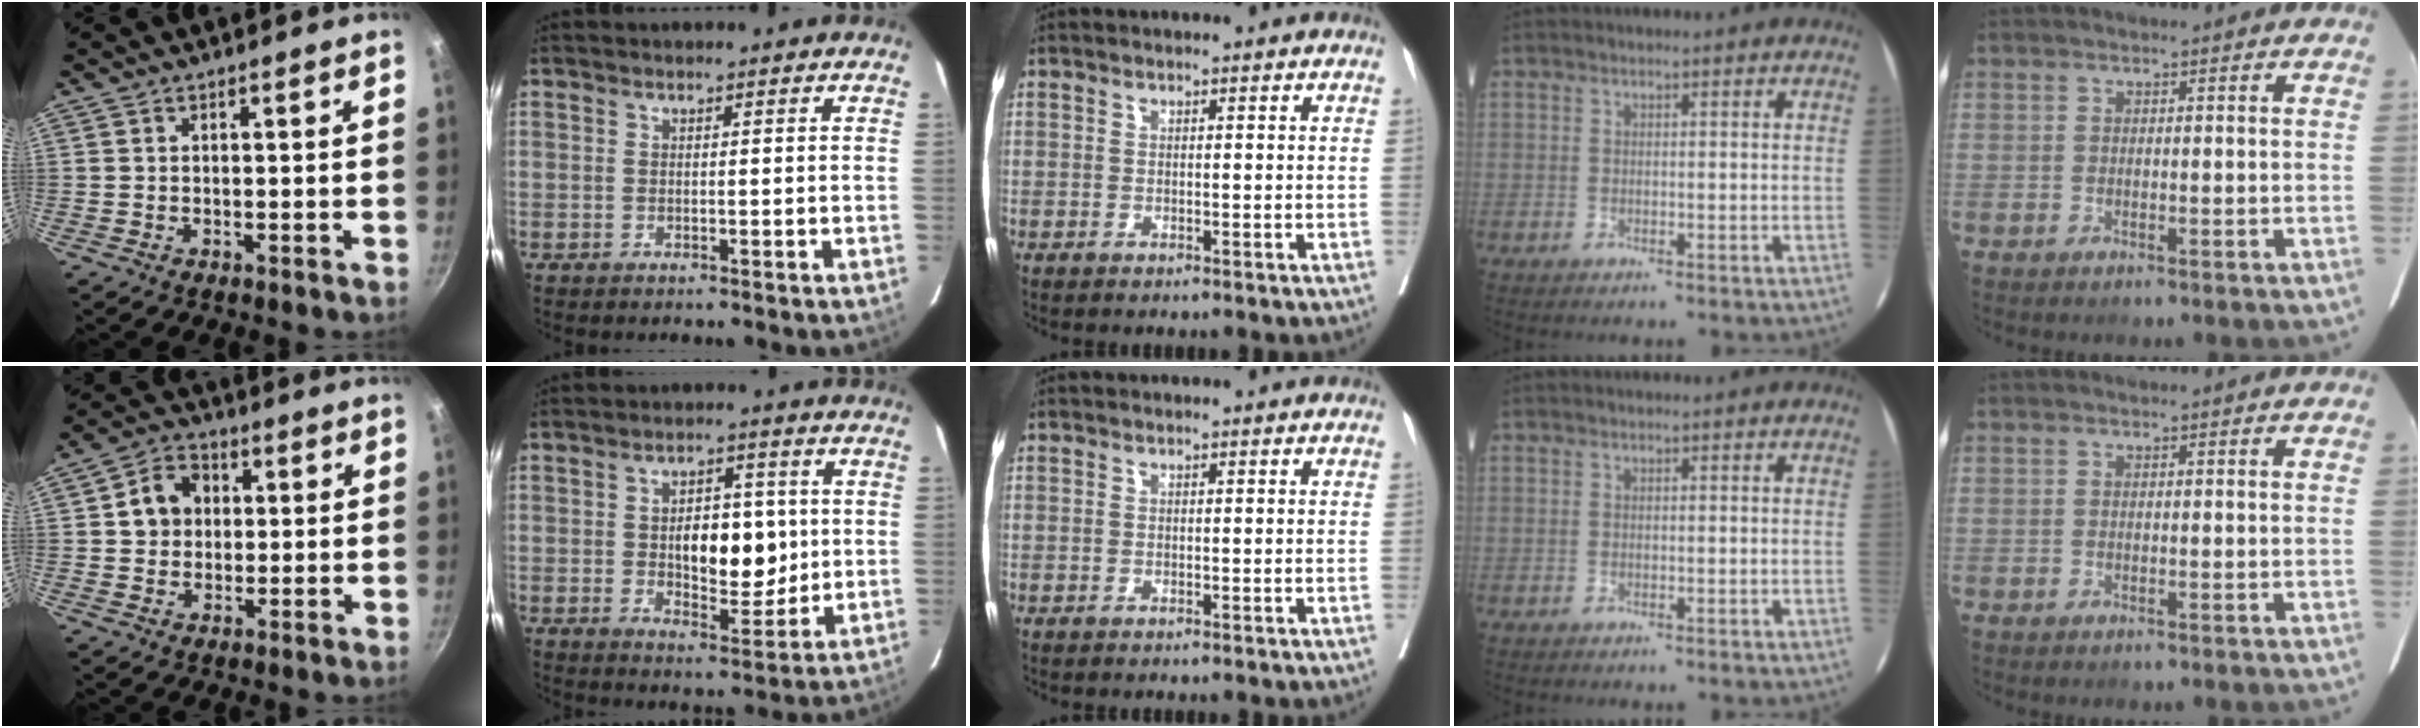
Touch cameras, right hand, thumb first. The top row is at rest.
{"thumb": {"total": 8.2, "force": [1.1, 6.9, 4.3], "torque": [-0.048, 0.012, 0.010]}, "index": {"total": 9.4, "force": [0.4, 4.6, 8.2], "torque": [-0.123, 0.006, 0.017]}}